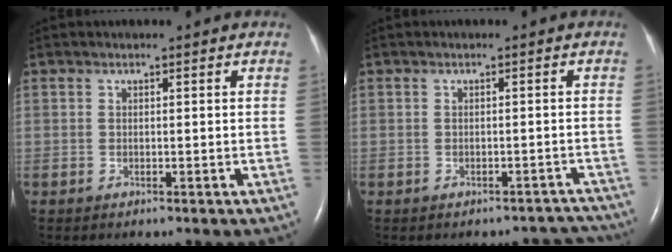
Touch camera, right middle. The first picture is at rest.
{"total": 4.2, "force": [-3.9, 1.6, -0.4], "torque": [0.017, 0.017, -0.036]}